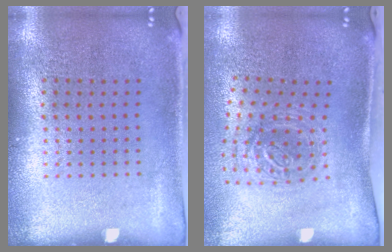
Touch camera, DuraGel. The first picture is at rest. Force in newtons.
{"total": 1.2, "press": 1.1, "slide": 0.6}